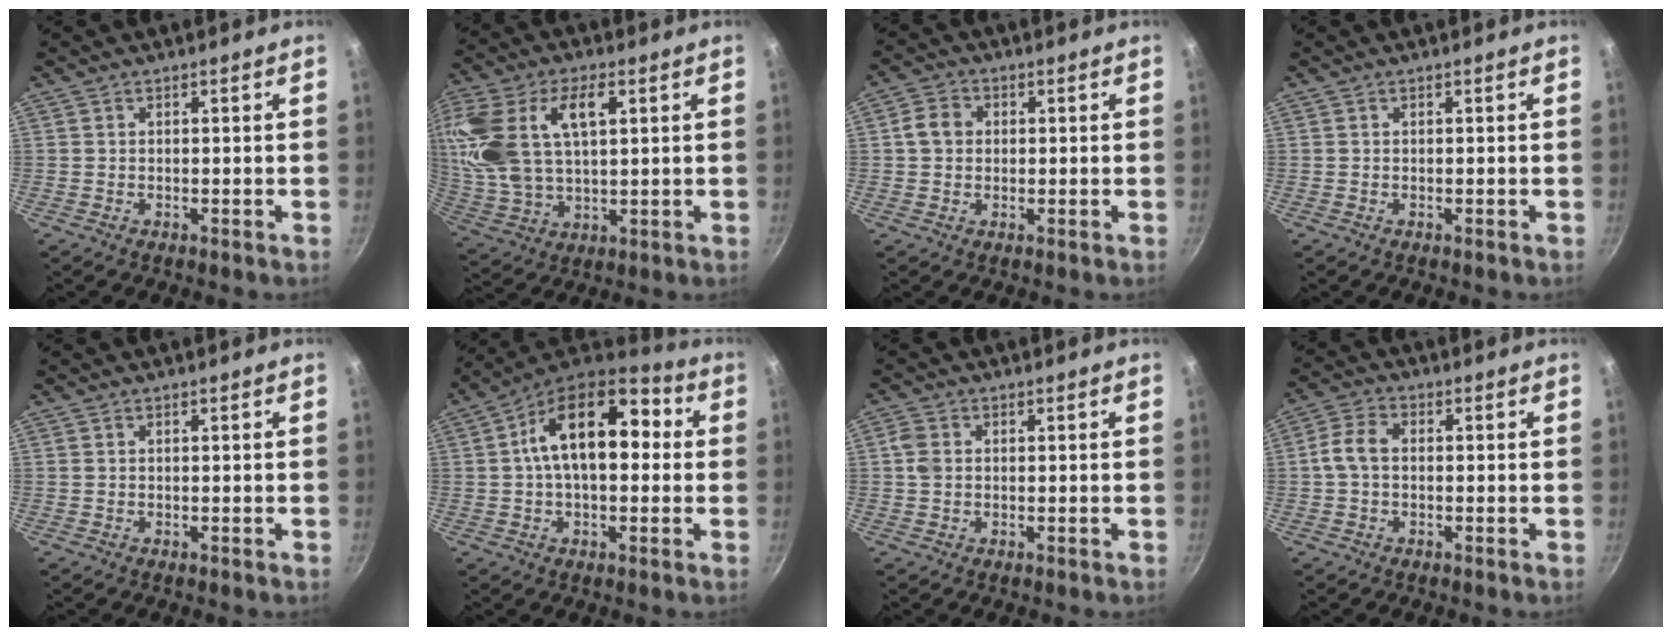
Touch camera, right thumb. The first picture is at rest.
{"total": 22.5, "force": [6.0, 12.3, 17.9], "torque": [-0.410, 0.015, 0.116]}
{"total": 4.6, "force": [0.5, 3.8, 2.4], "torque": [-0.038, 0.011, 0.004]}
{"total": 0.0}
{"total": 0.0}
{"total": 17.9, "force": [2.5, 10.0, 14.7], "torque": [-0.214, 0.039, 0.030]}
{"total": 2.9, "force": [0.2, 2.3, 1.9], "torque": [-0.040, 0.004, 0.002]}
{"total": 5.4, "force": [-0.1, 3.6, 4.0], "torque": [-0.081, 0.017, -0.009]}